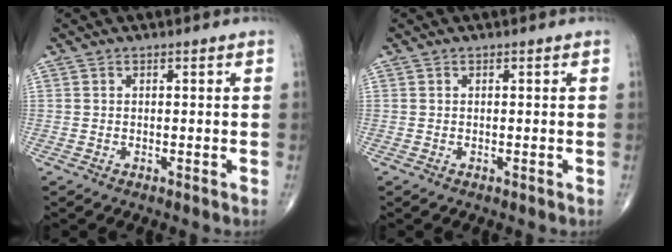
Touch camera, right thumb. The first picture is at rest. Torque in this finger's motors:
{"motor_torque": [0.04, 0.04, 0.10, 0.08, 0.02]}